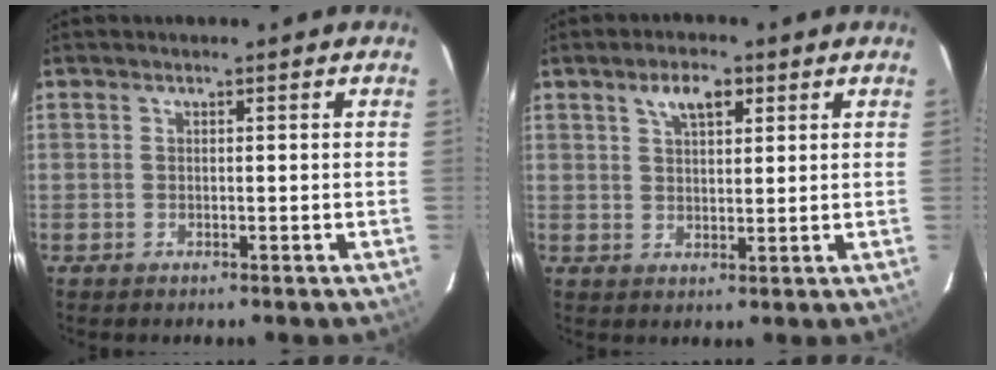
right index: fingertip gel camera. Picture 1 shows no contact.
{"total": 5.0, "force": [2.7, 2.3, 3.5], "torque": [-0.060, 0.012, 0.049]}